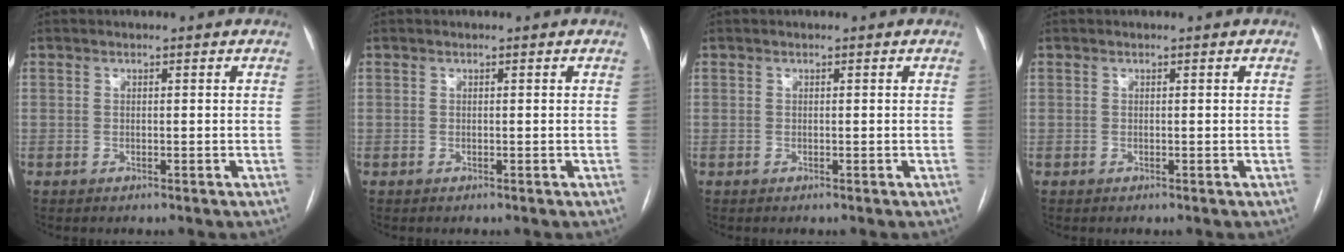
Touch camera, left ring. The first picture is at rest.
{"total": 0.0}
{"total": 0.0}
{"total": 0.0}